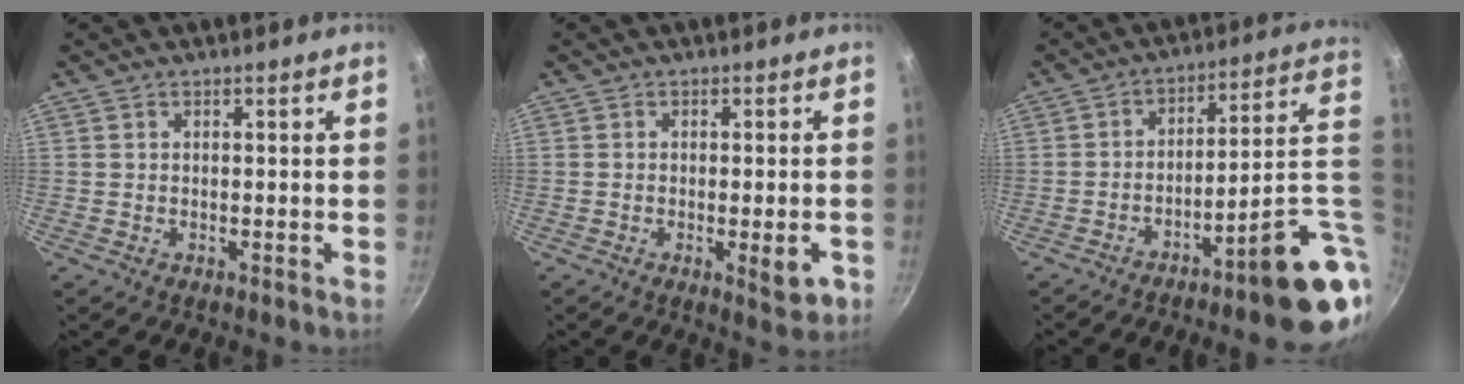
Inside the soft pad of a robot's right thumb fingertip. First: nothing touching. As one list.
[{"total": 5.2, "force": [-1.6, 1.6, 4.7], "torque": [-0.057, -0.002, -0.020]}, {"total": 18.2, "force": [-4.7, 5.0, 16.8], "torque": [-0.190, 0.035, -0.060]}]